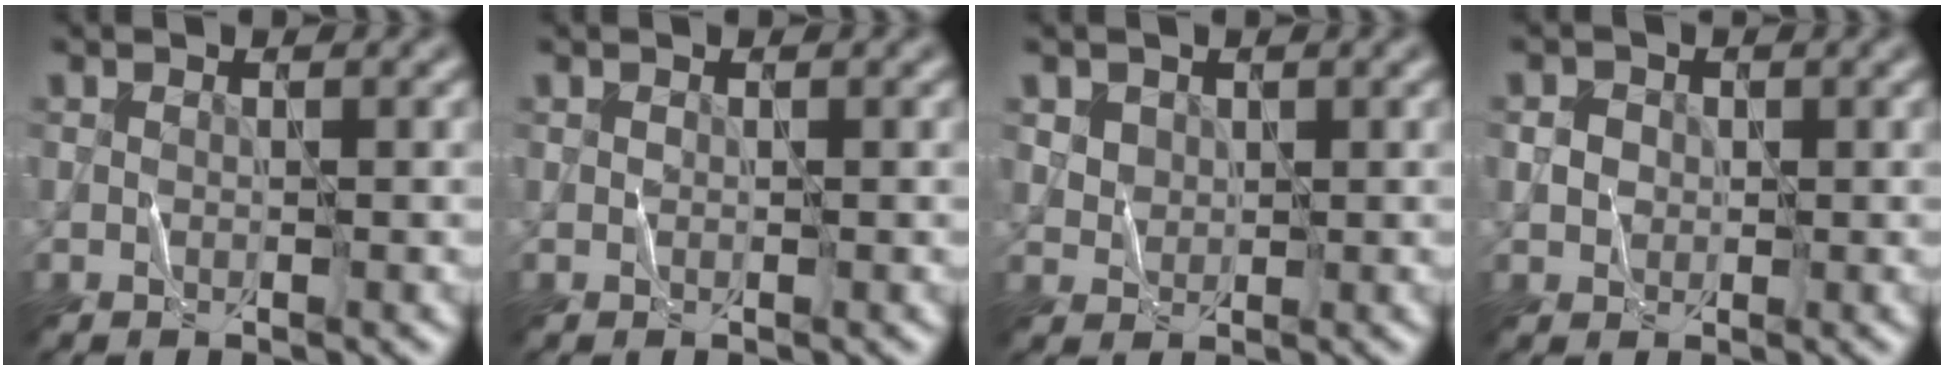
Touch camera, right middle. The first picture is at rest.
{"total": 0.0}
{"total": 2.8, "force": [1.5, 2.0, 1.1], "torque": [-0.035, -0.002, 0.042]}
{"total": 1.7, "force": [0.3, 1.5, 0.6], "torque": [-0.009, -0.002, 0.014]}